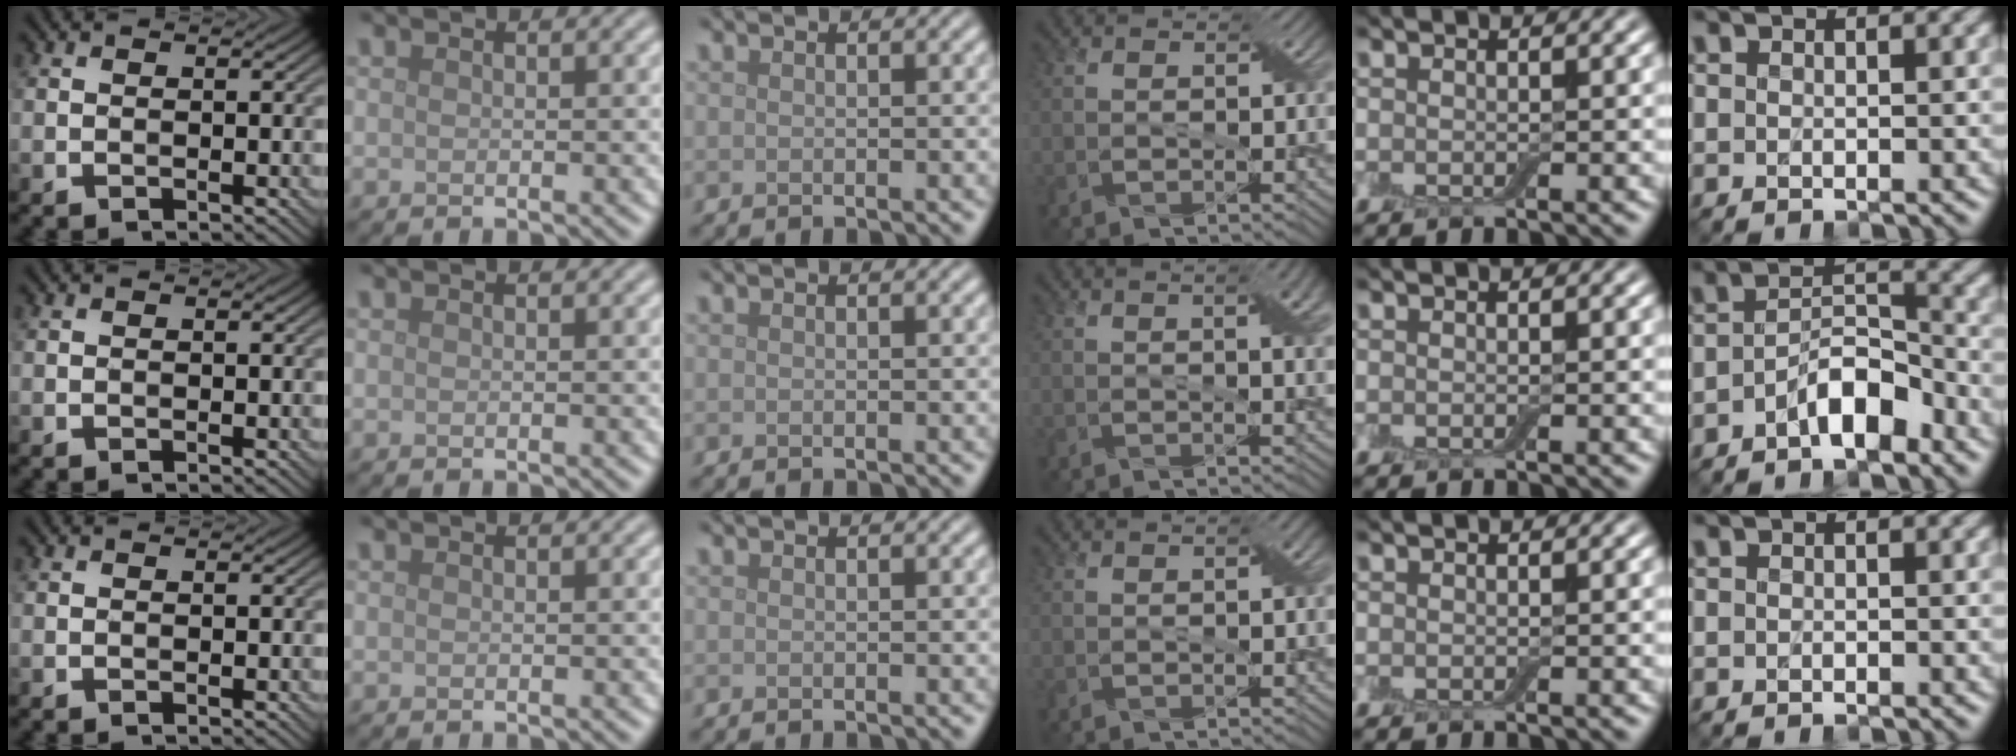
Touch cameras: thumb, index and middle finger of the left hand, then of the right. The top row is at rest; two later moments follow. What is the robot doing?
{"motion": "pour", "object": "bottle"}